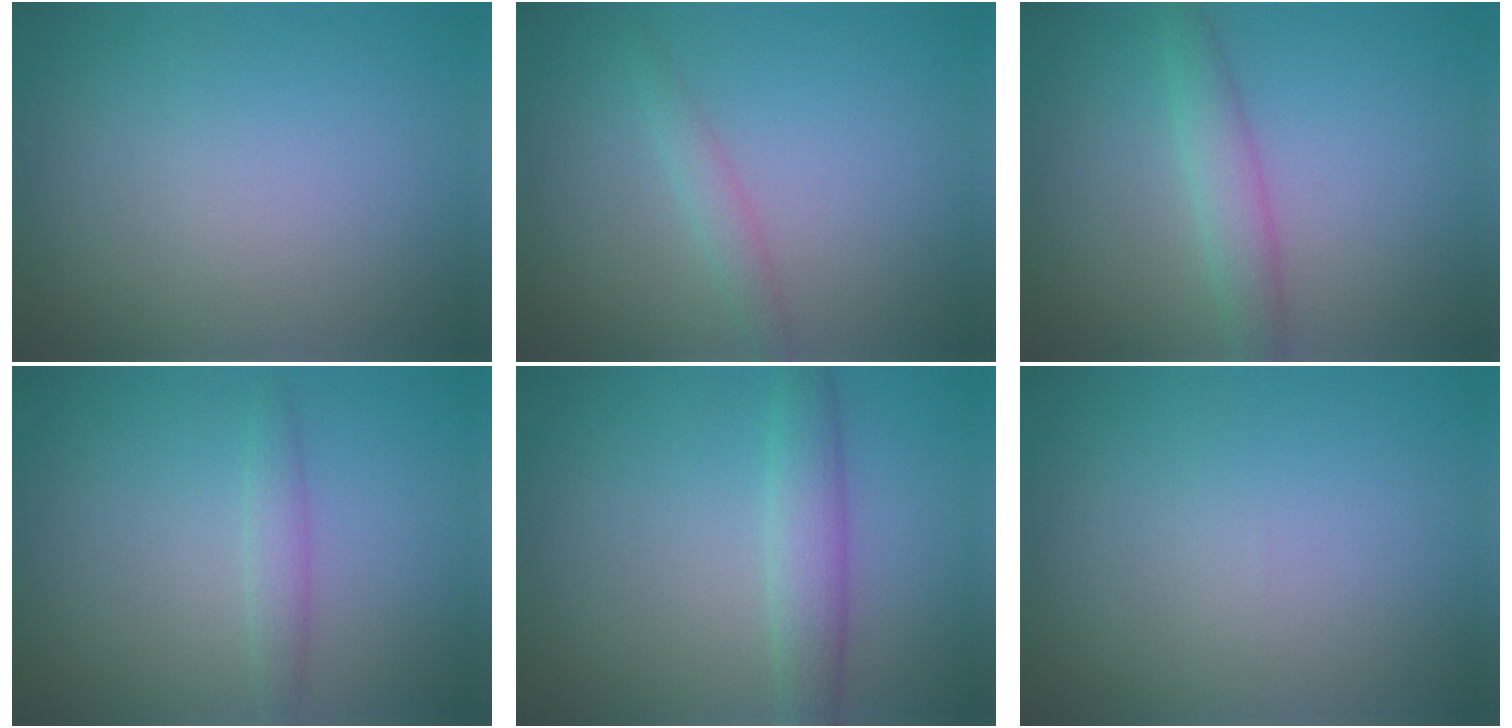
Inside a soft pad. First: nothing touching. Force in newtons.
{"total": 1.6, "press": 1.6, "slide": 0.0}
{"total": 2.7, "press": 2.7, "slide": 0.1}
{"total": 1.7, "press": 1.7, "slide": 0.1}
{"total": 3.3, "press": 3.3, "slide": 0.1}
{"total": 0.0}